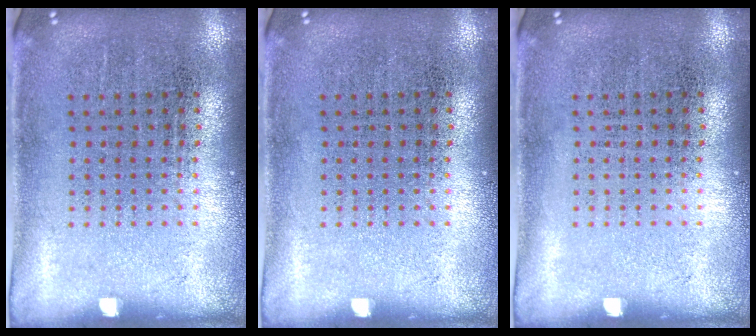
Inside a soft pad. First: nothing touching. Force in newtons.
{"total": 0.0}
{"total": 0.0}